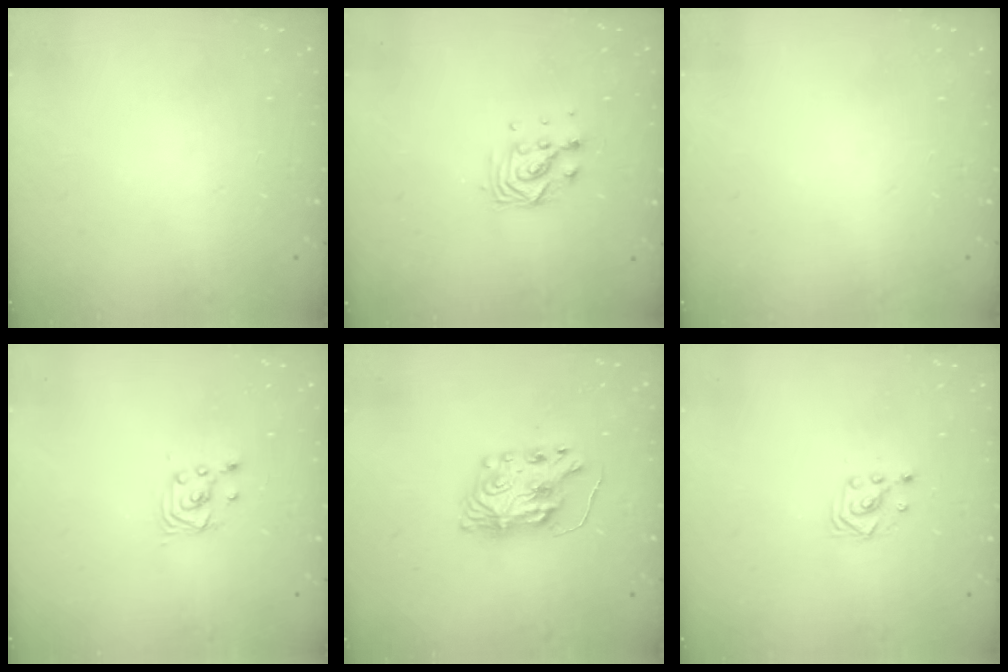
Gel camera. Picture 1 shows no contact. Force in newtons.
{"total": 6.1, "press": 6.1, "slide": 0.3}
{"total": 0.0}
{"total": 2.5, "press": 2.5, "slide": 0.2}
{"total": 8.2, "press": 8.2, "slide": 0.5}
{"total": 3.0, "press": 3.0, "slide": 0.4}